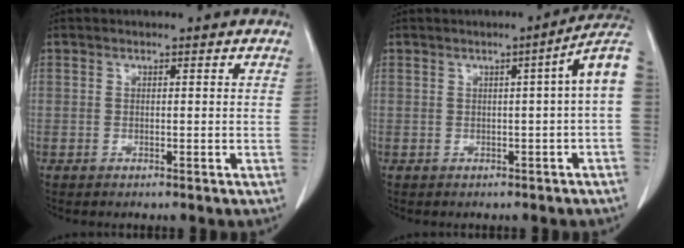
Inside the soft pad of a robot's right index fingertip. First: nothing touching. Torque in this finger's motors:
{"motor_torque": [0.57, -0.17, 0.14, 0.06]}